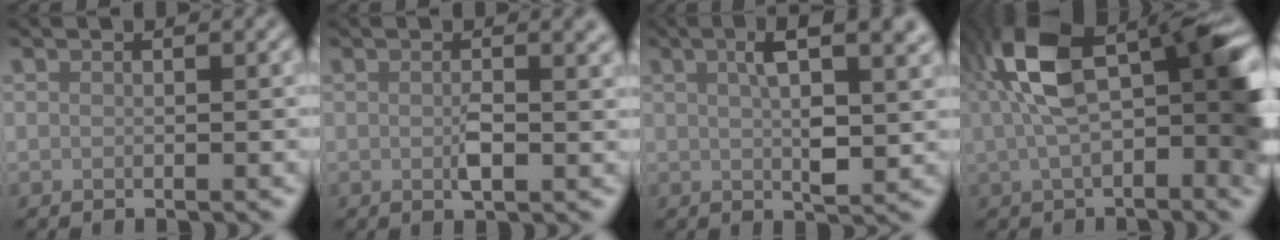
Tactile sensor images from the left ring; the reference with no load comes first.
{"total": 2.5, "force": [0.1, 0.8, 2.3], "torque": [-0.039, -0.006, 0.002]}
{"total": 7.2, "force": [2.4, 2.6, 6.3], "torque": [-0.102, 0.006, 0.035]}
{"total": 11.4, "force": [1.7, 4.9, 10.2], "torque": [-0.183, 0.009, 0.025]}